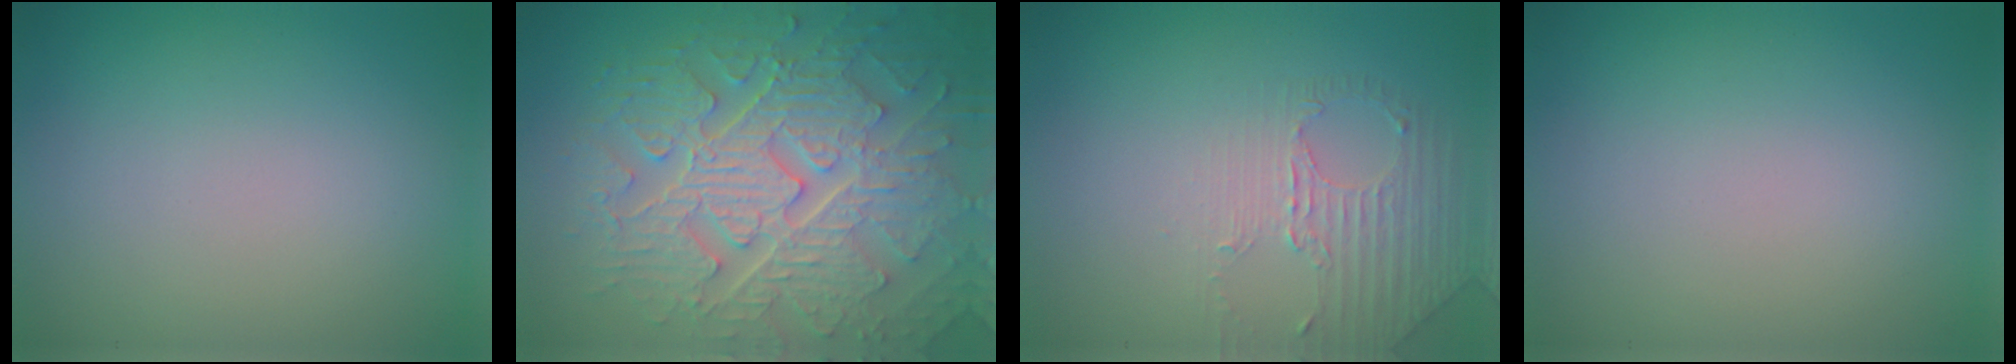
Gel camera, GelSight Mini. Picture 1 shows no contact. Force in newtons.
{"total": 9.2, "press": 6.8, "slide": 6.2}
{"total": 1.6, "press": 1.0, "slide": 1.2}
{"total": 0.0}